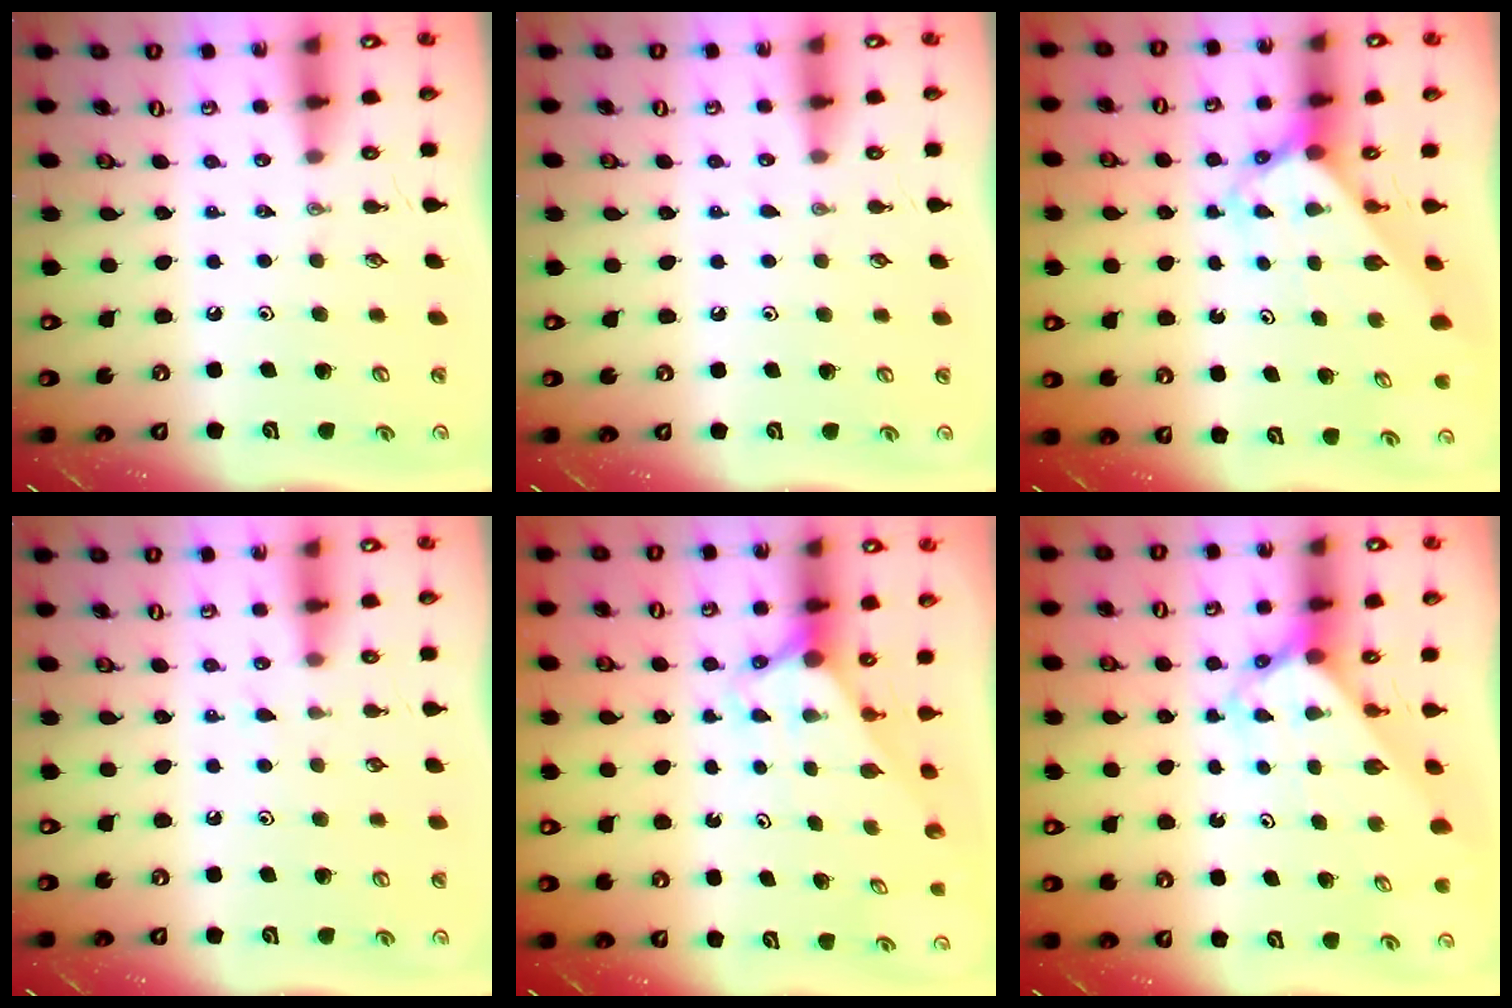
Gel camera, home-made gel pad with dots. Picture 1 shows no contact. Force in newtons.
{"total": 2.1, "press": 2.1, "slide": 0.3}
{"total": 2.8, "press": 2.8, "slide": 0.1}
{"total": 4.3, "press": 4.2, "slide": 0.5}
{"total": 2.8, "press": 2.8, "slide": 0.0}
{"total": 2.8, "press": 2.8, "slide": 0.1}